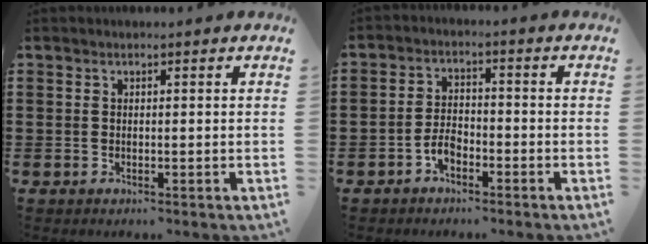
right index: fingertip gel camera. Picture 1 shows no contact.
{"total": 3.5, "force": [-2.1, 2.0, 2.0], "torque": [-0.052, 0.002, -0.047]}